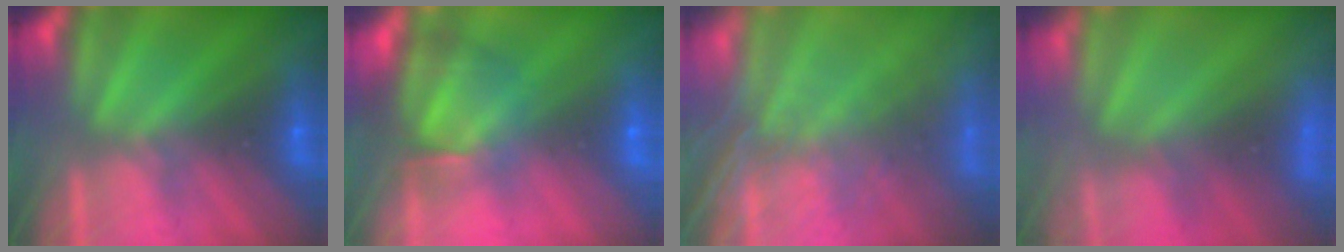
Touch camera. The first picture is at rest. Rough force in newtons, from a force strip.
{"total": 7.1}
{"total": 6.7}
{"total": 8.4}